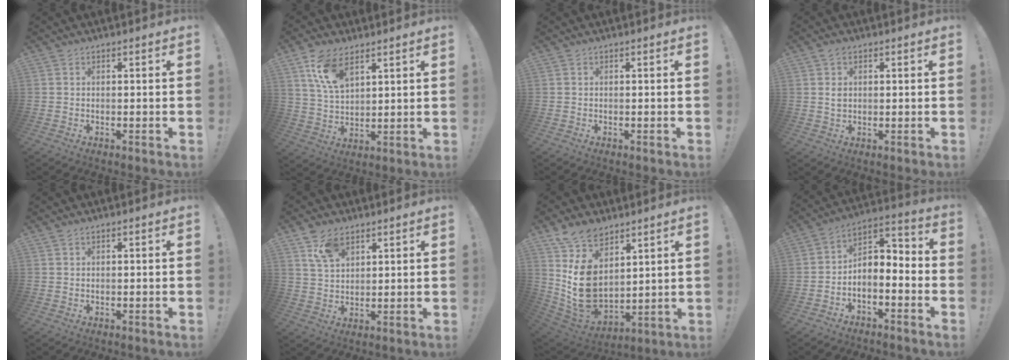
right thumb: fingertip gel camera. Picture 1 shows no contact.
{"total": 10.8, "force": [6.4, 5.6, 6.6], "torque": [-0.124, -0.017, 0.123]}
{"total": 0.0}
{"total": 2.6, "force": [1.0, 1.9, 1.6], "torque": [-0.019, 0.000, 0.015]}
{"total": 0.7, "force": [0.7, 0.2, 0.0], "torque": [-0.003, 0.002, 0.013]}
{"total": 8.5, "force": [5.3, 5.1, 4.3], "torque": [-0.079, -0.015, 0.104]}
{"total": 15.8, "force": [5.4, 10.8, 10.2], "torque": [-0.213, -0.040, 0.108]}
{"total": 4.1, "force": [-2.7, 2.9, 1.2], "torque": [-0.011, 0.003, -0.046]}